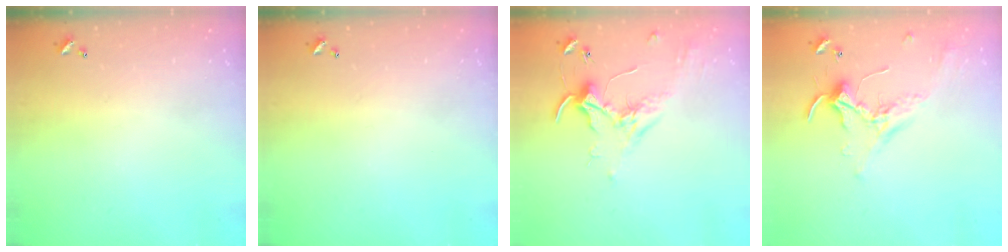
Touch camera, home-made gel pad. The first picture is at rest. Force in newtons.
{"total": 0.0}
{"total": 1.7, "press": 1.6, "slide": 0.4}
{"total": 1.8, "press": 1.8, "slide": 0.2}